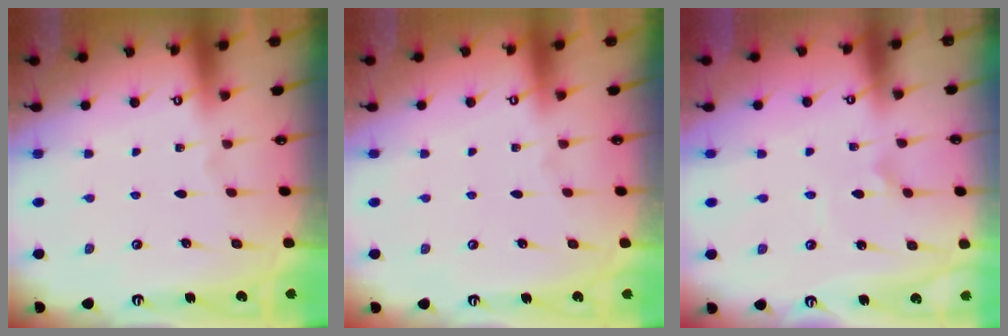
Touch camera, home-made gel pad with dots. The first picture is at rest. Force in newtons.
{"total": 0.0}
{"total": 2.2, "press": 2.2, "slide": 0.1}